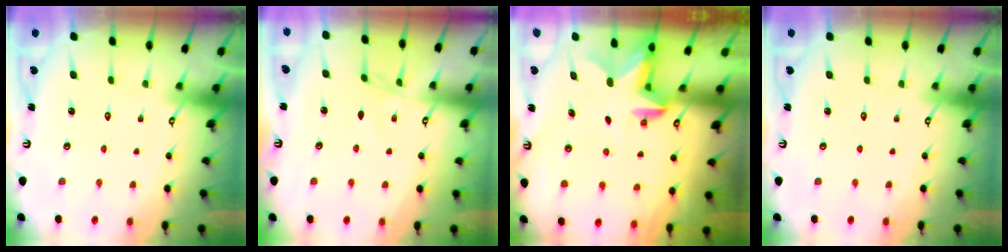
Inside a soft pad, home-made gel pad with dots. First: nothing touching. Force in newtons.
{"total": 2.2, "press": 2.2, "slide": 0.4}
{"total": 2.5, "press": 2.5, "slide": 0.5}
{"total": 0.0}